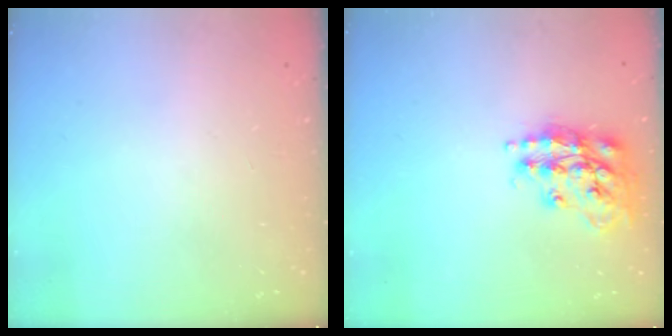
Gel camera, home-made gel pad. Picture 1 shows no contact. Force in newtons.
{"total": 17.7, "press": 17.6, "slide": 1.4}